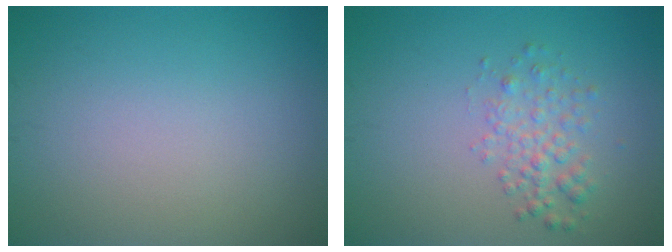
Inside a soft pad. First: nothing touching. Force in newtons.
{"total": 2.4, "press": 2.4, "slide": 0.1}